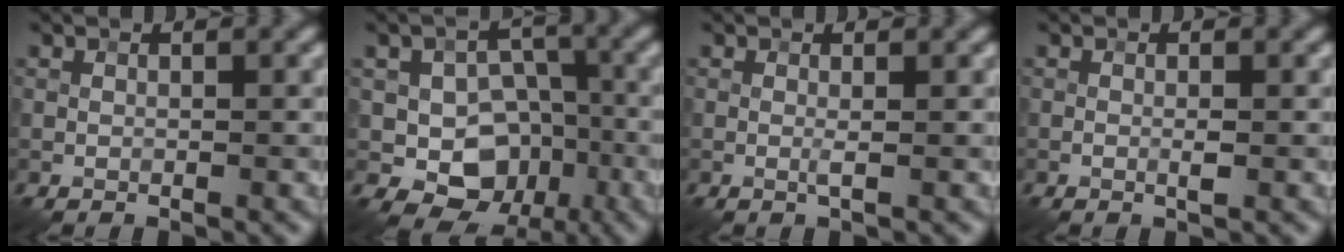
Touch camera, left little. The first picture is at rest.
{"total": 8.6, "force": [-1.9, 6.9, 4.7], "torque": [-0.039, -0.003, -0.050]}
{"total": 0.7, "force": [0.0, -0.1, 0.7], "torque": [-0.018, -0.002, -0.003]}
{"total": 0.9, "force": [-0.2, 0.1, 0.9], "torque": [-0.017, 0.000, -0.005]}